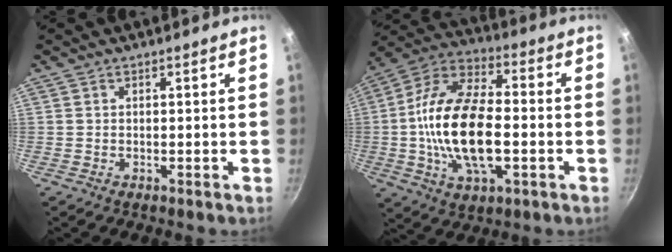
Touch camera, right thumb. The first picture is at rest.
{"total": 20.9, "force": [-2.6, 10.5, 17.8], "torque": [-0.328, 0.029, -0.057]}